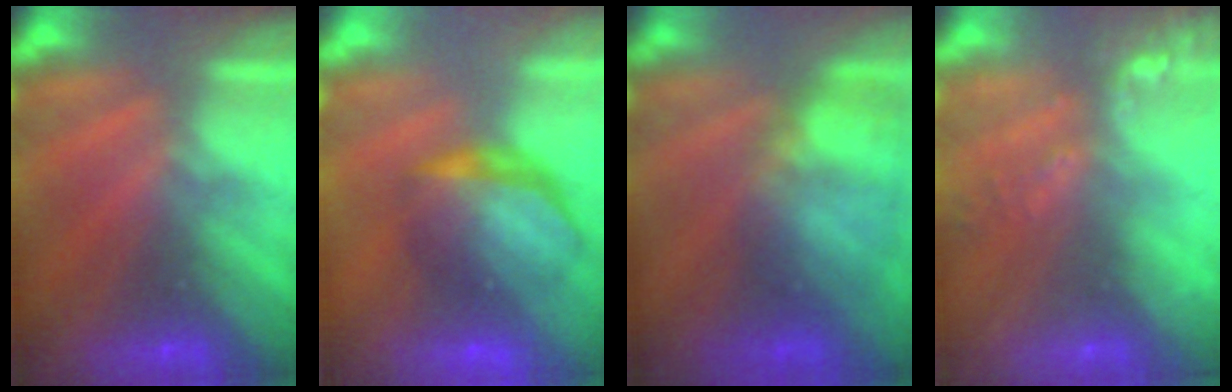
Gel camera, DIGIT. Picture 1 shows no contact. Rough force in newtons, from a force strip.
{"total": 5.7}
{"total": 7.0}
{"total": 6.4}